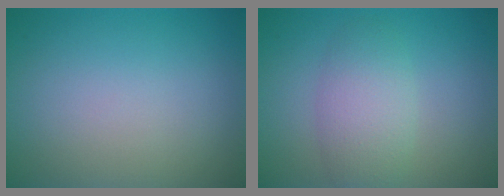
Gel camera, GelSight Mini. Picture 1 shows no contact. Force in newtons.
{"total": 3.7, "press": 3.7, "slide": 0.1}